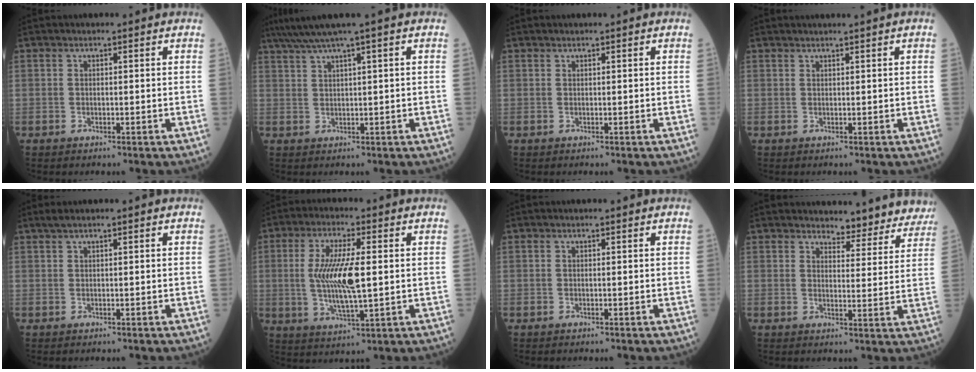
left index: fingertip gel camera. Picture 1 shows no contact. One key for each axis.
{"total": 5.2, "fx": 3.7, "fy": -1.2, "fz": 3.3, "tx": -0.068, "ty": 0.024, "tz": 0.077}
{"total": 0.0}
{"total": 1.5, "fx": 1.4, "fy": -0.5, "fz": 0.4, "tx": -0.002, "ty": 0.007, "tz": 0.031}
{"total": 2.2, "fx": 1.8, "fy": 0.1, "fz": 1.3, "tx": -0.025, "ty": 0.027, "tz": 0.035}
{"total": 10.1, "fx": 0.4, "fy": 1.9, "fz": 9.9, "tx": -0.206, "ty": -0.004, "tz": 0.013}
{"total": 0.0}
{"total": 11.3, "fx": 10.8, "fy": 3.0, "fz": 0.9, "tx": 0.024, "ty": -0.022, "tz": 0.106}